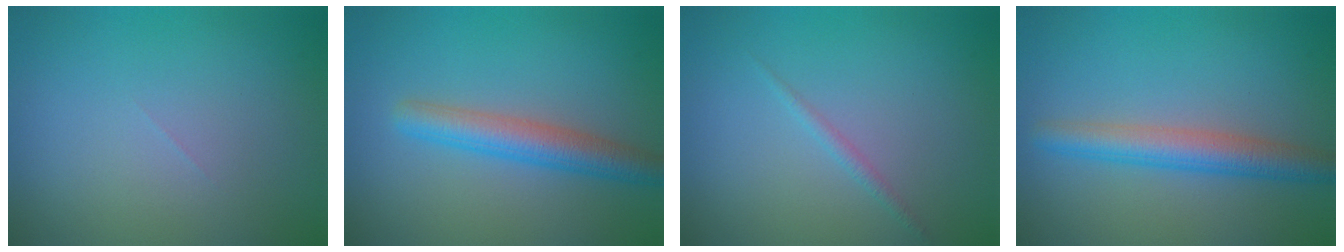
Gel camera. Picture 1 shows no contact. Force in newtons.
{"total": 3.9, "press": 3.9, "slide": 0.1}
{"total": 0.8, "press": 0.8, "slide": 0.1}
{"total": 3.9, "press": 3.9, "slide": 0.2}